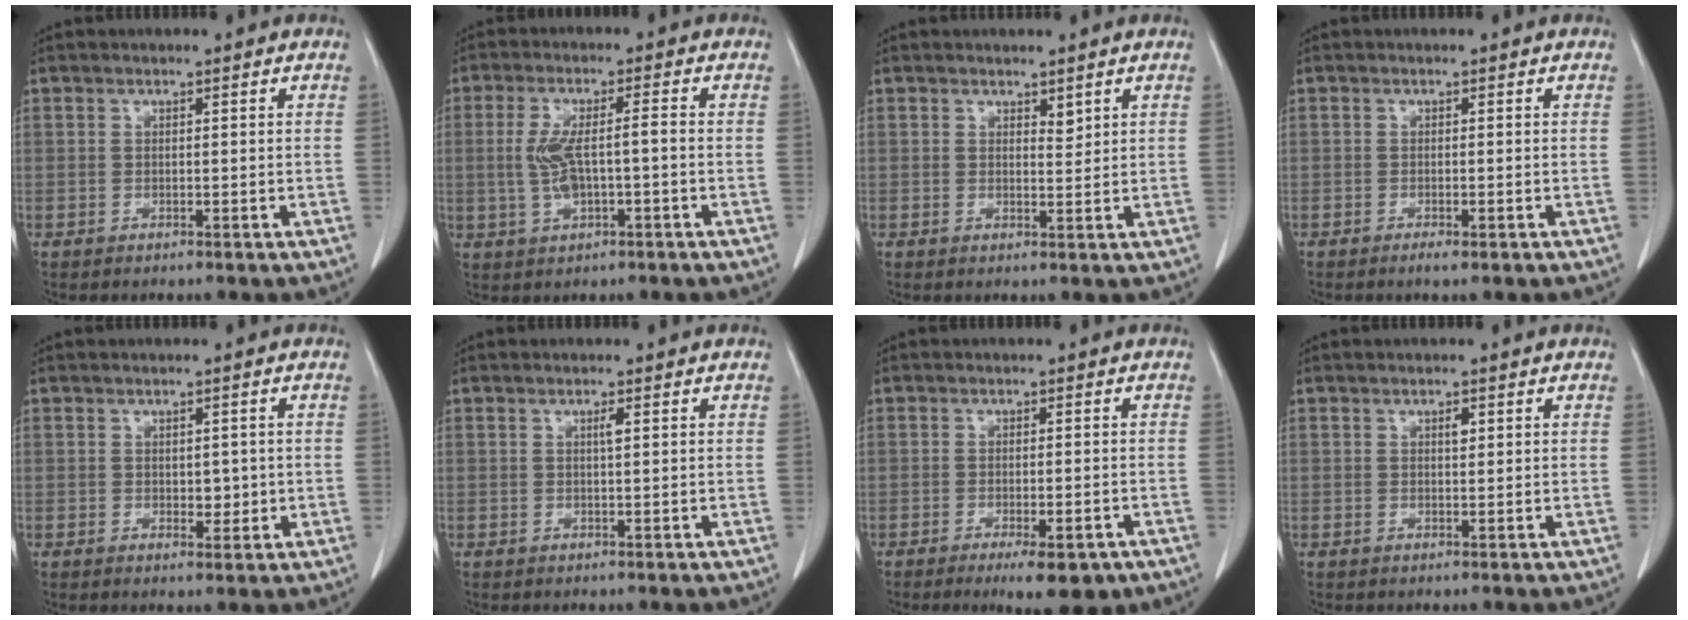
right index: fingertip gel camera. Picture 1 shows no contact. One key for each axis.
{"total": 6.6, "fx": -0.7, "fy": 1.8, "fz": 6.3, "tx": -0.134, "ty": 0.012, "tz": -0.010}
{"total": 1.5, "fx": 1.1, "fy": 0.5, "fz": 0.8, "tx": -0.010, "ty": -0.007, "tz": 0.017}
{"total": 1.5, "fx": -0.9, "fy": 0.2, "fz": 1.2, "tx": -0.017, "ty": -0.003, "tz": -0.012}
{"total": 2.7, "fx": 0.0, "fy": 1.6, "fz": 2.1, "tx": -0.025, "ty": -0.002, "tz": 0.005}
{"total": 1.1, "fx": 0.4, "fy": 0.0, "fz": 1.0, "tx": -0.019, "ty": 0.001, "tz": 0.005}
{"total": 6.7, "fx": -4.2, "fy": 1.8, "fz": 4.9, "tx": -0.057, "ty": -0.008, "tz": -0.053}
{"total": 1.2, "fx": 0.5, "fy": 0.5, "fz": 0.9, "tx": -0.014, "ty": 0.000, "tz": 0.006}